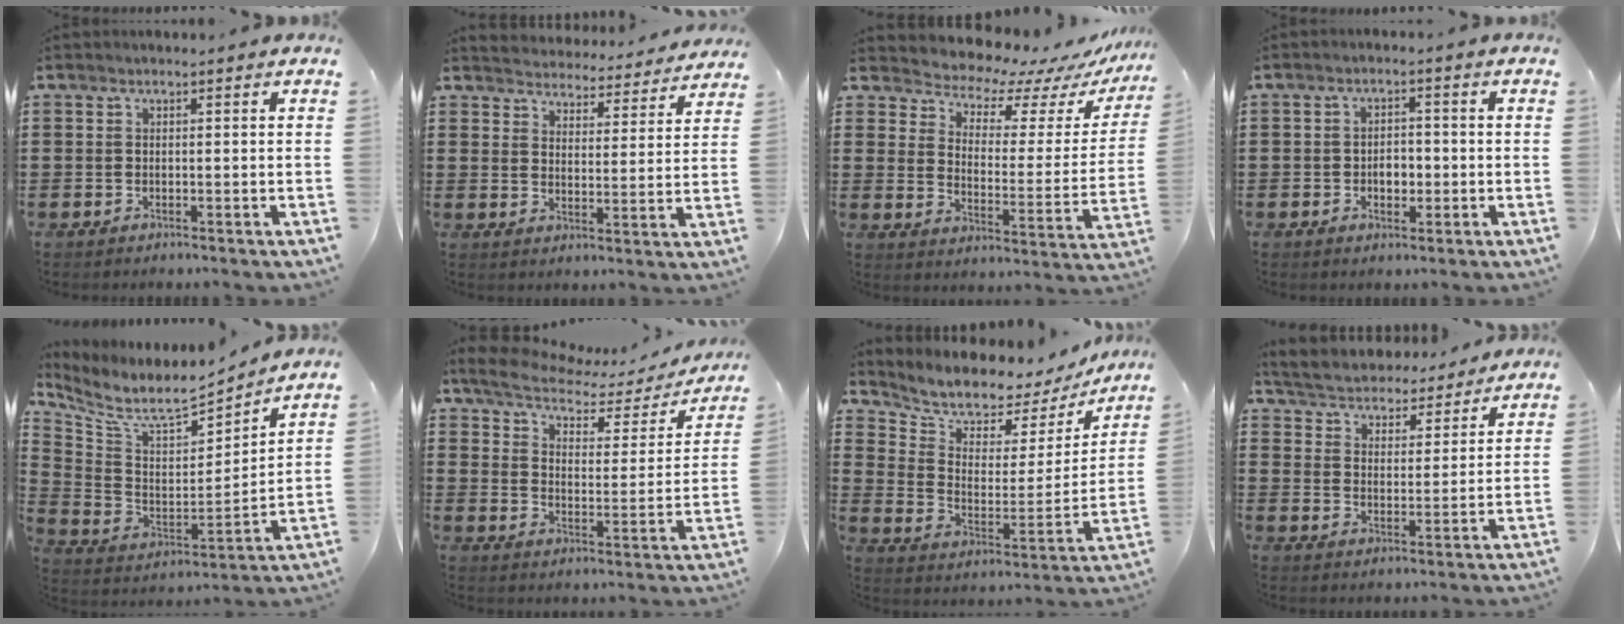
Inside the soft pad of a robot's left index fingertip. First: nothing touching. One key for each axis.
{"total": 4.4, "fx": 4.4, "fy": -0.1, "fz": -0.6, "tx": -0.006, "ty": -0.042, "tz": 0.071}
{"total": 5.7, "fx": 5.4, "fy": 1.5, "fz": 0.7, "tx": -0.031, "ty": -0.056, "tz": 0.087}
{"total": 2.9, "fx": -0.7, "fy": 1.8, "fz": 2.2, "tx": -0.036, "ty": 0.001, "tz": -0.017}
{"total": 7.8, "fx": 6.8, "fy": 1.8, "fz": 3.3, "tx": -0.100, "ty": -0.050, "tz": 0.115}
{"total": 5.3, "fx": 4.3, "fy": 2.0, "fz": 2.4, "tx": -0.070, "ty": -0.018, "tz": 0.069}
{"total": 6.0, "fx": 5.7, "fy": 1.8, "fz": 0.5, "tx": -0.042, "ty": -0.053, "tz": 0.092}
{"total": 4.6, "fx": 4.6, "fy": 0.3, "fz": 0.0, "tx": -0.027, "ty": -0.034, "tz": 0.074}